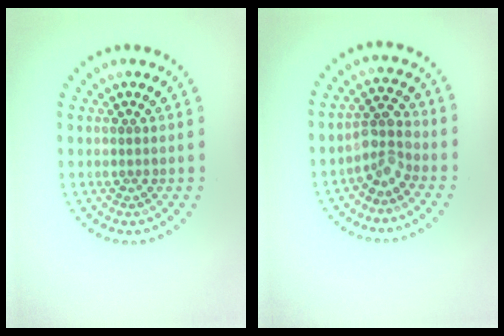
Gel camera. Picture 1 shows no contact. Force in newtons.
{"total": 2.4, "press": 2.0, "slide": 1.4}